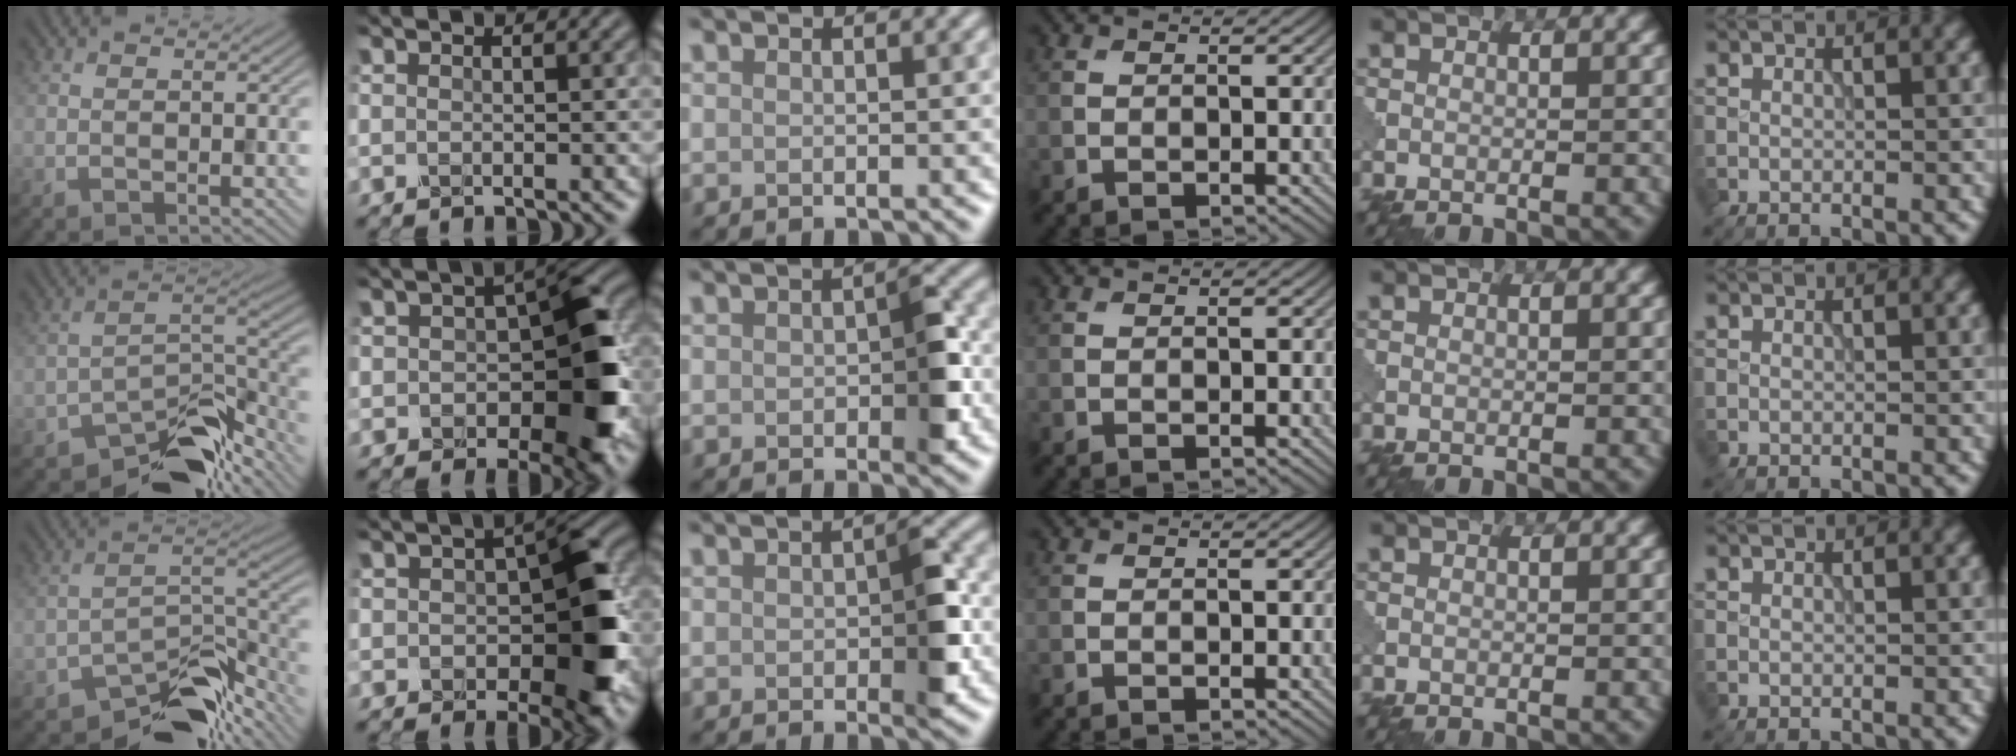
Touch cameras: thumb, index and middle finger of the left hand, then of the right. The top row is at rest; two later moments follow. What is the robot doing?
{"motion": "disassemble", "object": "pitcher"}